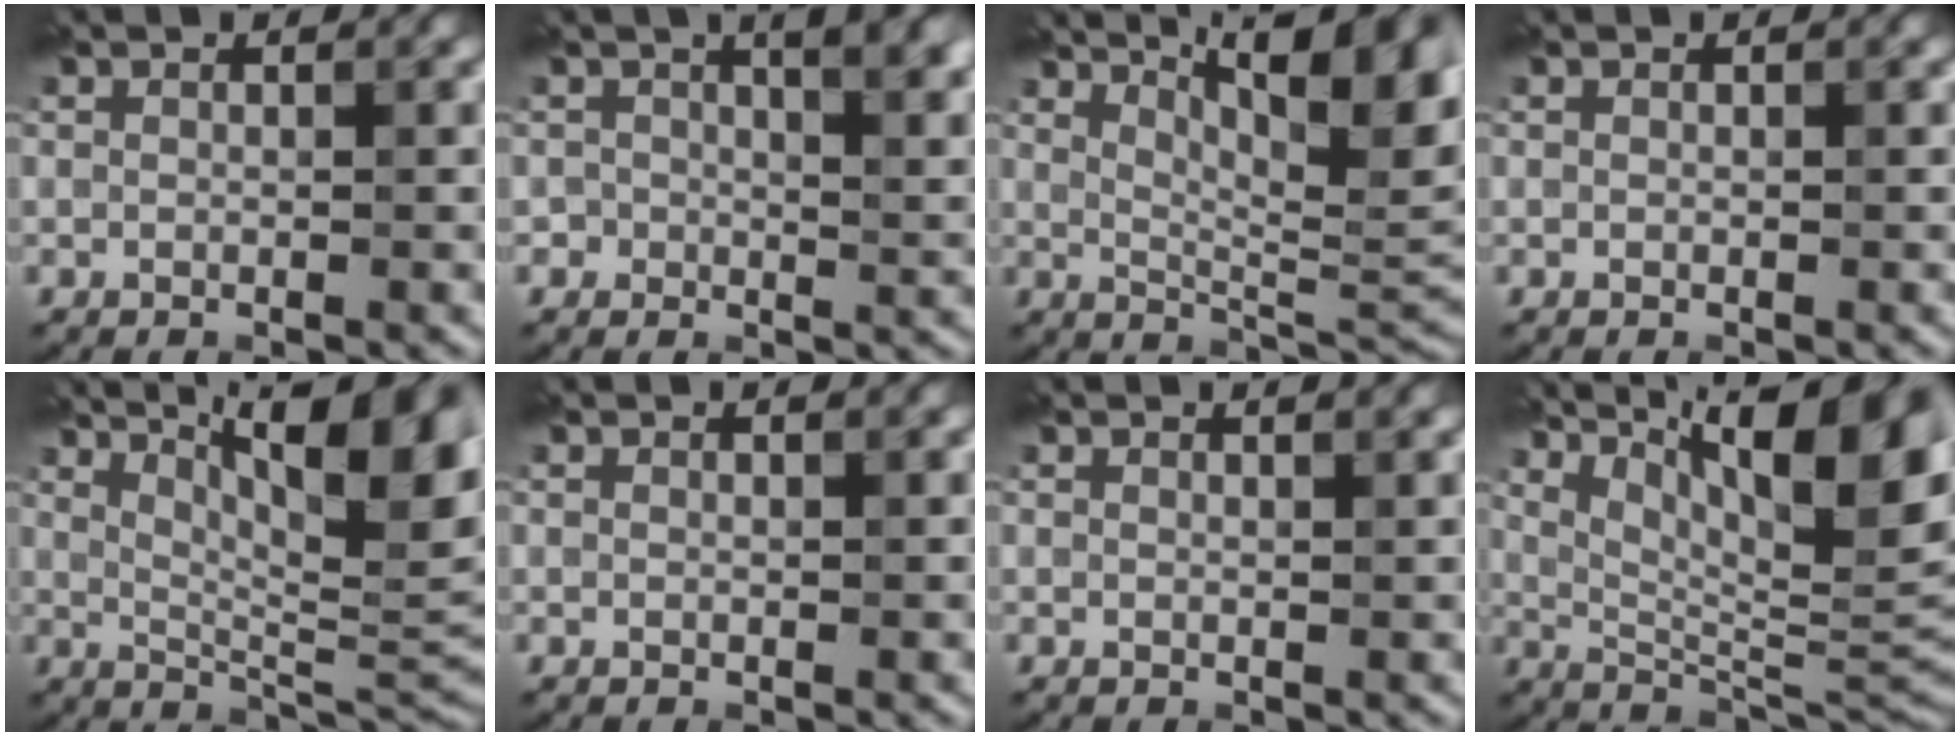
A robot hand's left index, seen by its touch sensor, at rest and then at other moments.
{"total": 5.1, "force": [1.9, 2.9, 3.7], "torque": [-0.042, 0.003, 0.019]}
{"total": 11.9, "force": [6.7, 3.4, 9.2], "torque": [-0.125, 0.022, 0.092]}
{"total": 0.0}
{"total": 13.0, "force": [7.0, 3.8, 10.4], "torque": [-0.135, 0.026, 0.093]}
{"total": 1.2, "force": [1.1, 0.3, 0.5], "torque": [-0.002, 0.002, 0.010]}
{"total": 1.9, "force": [1.6, 0.5, 0.9], "torque": [-0.004, 0.005, 0.011]}
{"total": 14.3, "force": [7.3, 4.3, 11.6], "torque": [-0.157, 0.015, 0.113]}